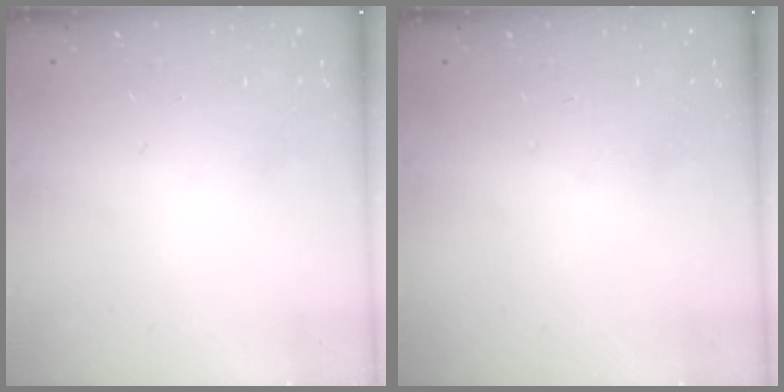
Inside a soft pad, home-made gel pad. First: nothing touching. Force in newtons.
{"total": 0.0}